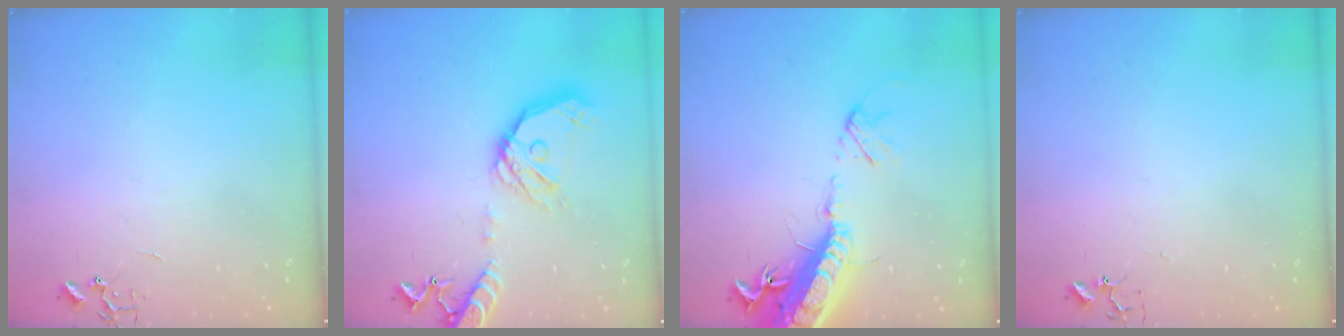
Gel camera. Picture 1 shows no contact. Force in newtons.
{"total": 17.9, "press": 17.7, "slide": 2.6}
{"total": 20.9, "press": 20.3, "slide": 4.9}
{"total": 3.9, "press": 3.9, "slide": 0.3}